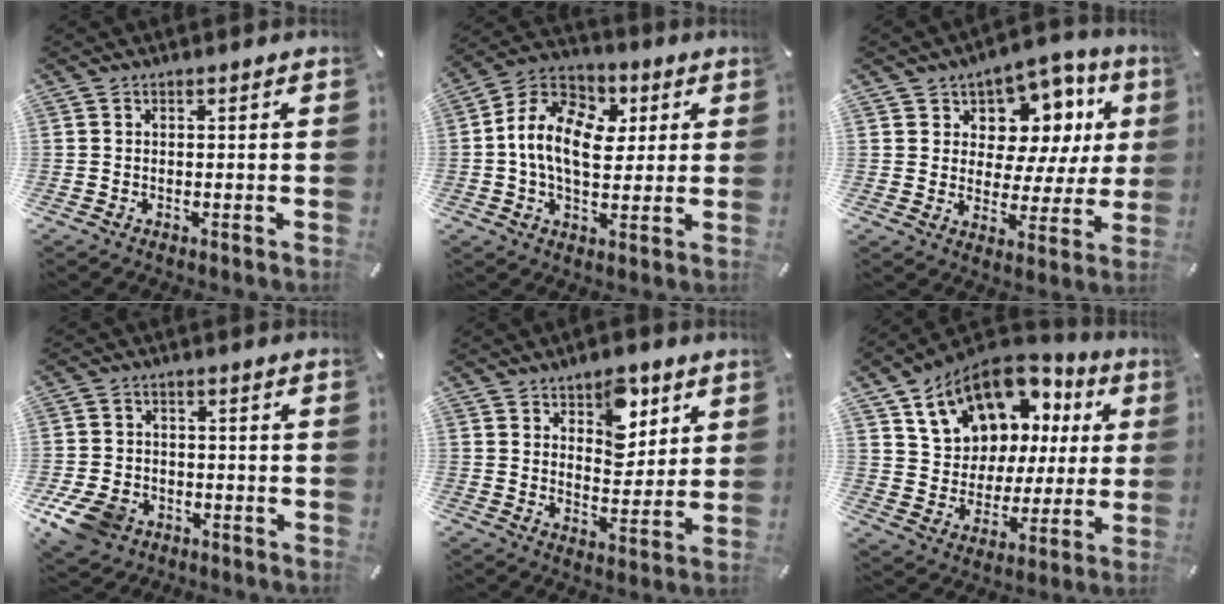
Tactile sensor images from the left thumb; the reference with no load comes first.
{"total": 14.2, "force": [1.1, 10.2, 9.9], "torque": [-0.221, 0.000, 0.017]}
{"total": 10.3, "force": [5.3, 7.8, 4.2], "torque": [-0.054, -0.049, 0.093]}
{"total": 8.9, "force": [-4.4, 6.5, 4.2], "torque": [-0.095, 0.026, -0.078]}
{"total": 9.6, "force": [5.3, 6.3, 5.0], "torque": [-0.054, -0.021, 0.089]}
{"total": 15.1, "force": [8.9, 10.6, 6.0], "torque": [-0.117, -0.055, 0.166]}